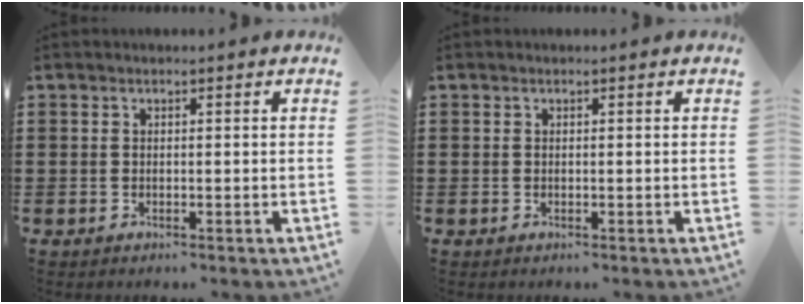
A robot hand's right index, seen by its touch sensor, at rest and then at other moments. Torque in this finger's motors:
{"motor_torque": [-0.86, 1.28, 0.00, 0.00]}